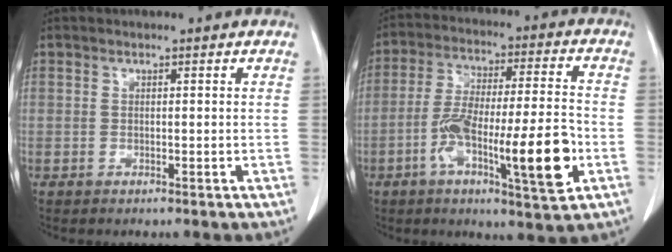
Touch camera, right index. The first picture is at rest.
{"total": 16.2, "force": [-5.4, 2.0, 15.2], "torque": [-0.256, 0.001, -0.087]}